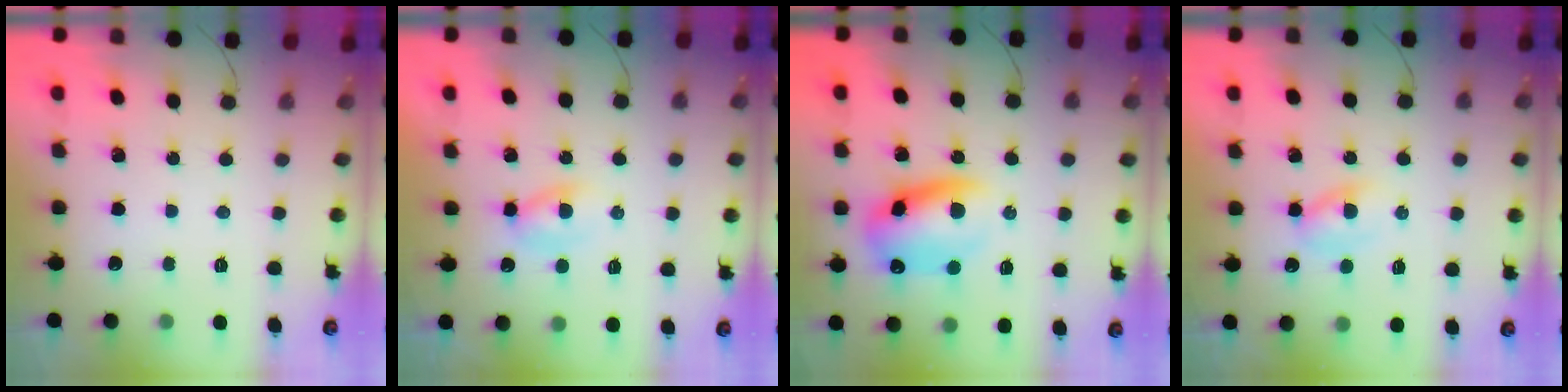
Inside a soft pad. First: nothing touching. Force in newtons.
{"total": 2.2, "press": 2.0, "slide": 0.9}
{"total": 11.6, "press": 11.3, "slide": 2.4}
{"total": 2.9, "press": 2.7, "slide": 1.1}